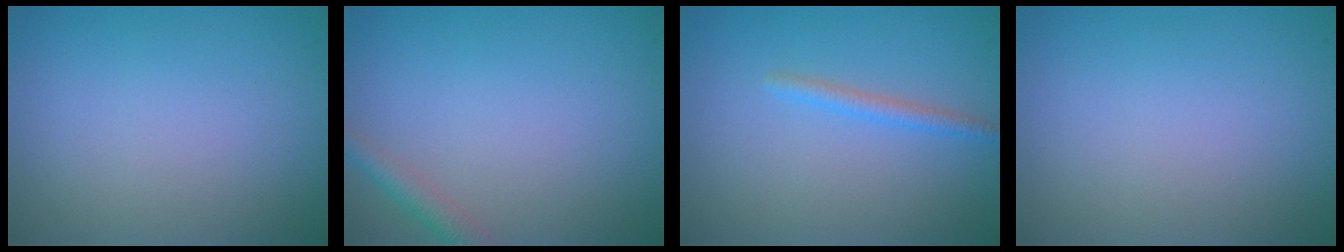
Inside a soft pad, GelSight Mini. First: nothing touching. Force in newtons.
{"total": 1.9, "press": 1.9, "slide": 0.1}
{"total": 1.4, "press": 1.4, "slide": 0.0}
{"total": 0.0}